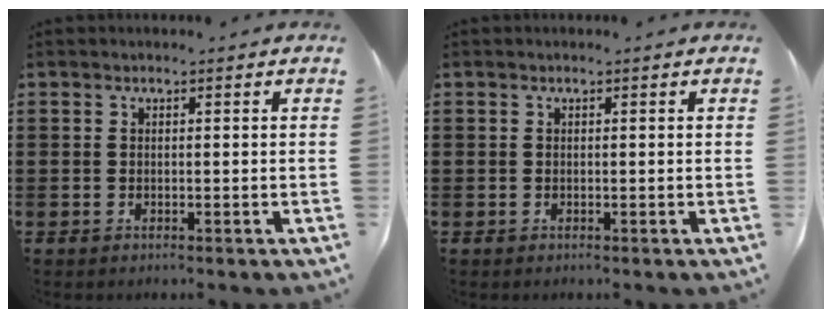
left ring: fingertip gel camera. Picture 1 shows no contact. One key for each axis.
{"total": 0.0}